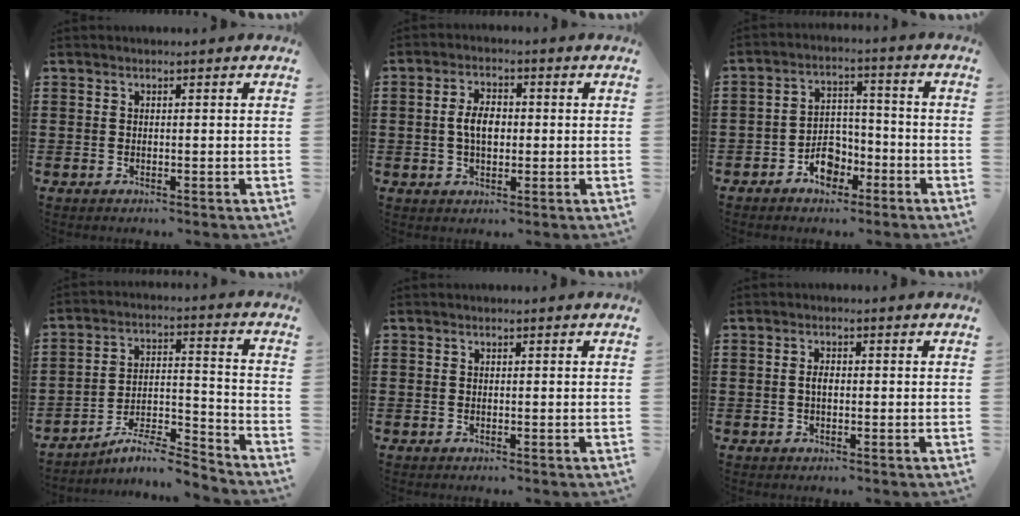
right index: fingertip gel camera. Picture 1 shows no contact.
{"total": 4.5, "force": [0.0, 2.6, 3.7], "torque": [-0.073, 0.003, -0.006]}
{"total": 5.5, "force": [-3.1, 3.6, 2.8], "torque": [-0.041, 0.009, -0.055]}
{"total": 6.6, "force": [-6.0, 0.6, 2.6], "torque": [-0.044, -0.003, -0.117]}
{"total": 0.0}
{"total": 1.7, "force": [-0.1, 0.8, 1.5], "torque": [-0.029, 0.003, -0.002]}